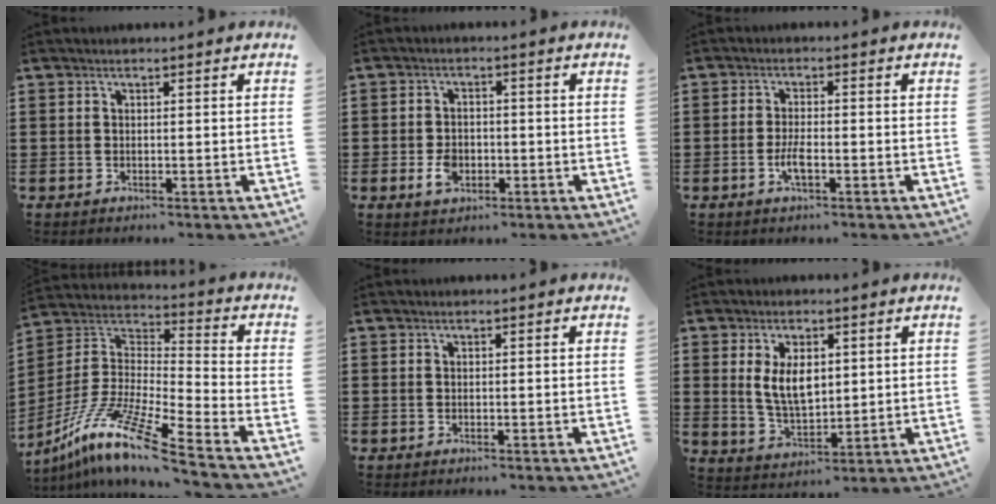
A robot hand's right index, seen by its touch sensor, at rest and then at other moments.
{"total": 3.5, "force": [-1.1, 2.3, 2.4], "torque": [-0.054, -0.001, -0.021]}
{"total": 3.1, "force": [-1.2, 0.8, 2.8], "torque": [-0.063, -0.004, -0.026]}
{"total": 12.8, "force": [-10.1, 0.2, 7.8], "torque": [-0.167, -0.002, -0.201]}
{"total": 0.0}
{"total": 6.7, "force": [1.5, 3.7, 5.4], "torque": [-0.100, 0.003, 0.023]}